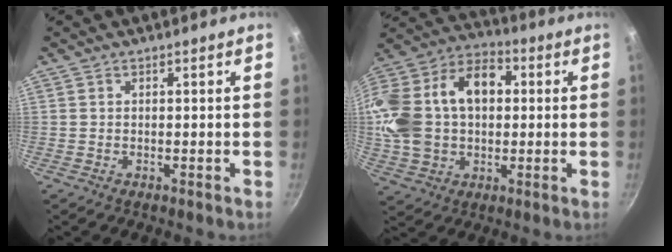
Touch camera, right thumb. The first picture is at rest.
{"total": 23.2, "force": [2.6, 16.1, 16.5], "torque": [-0.303, 0.048, 0.037]}